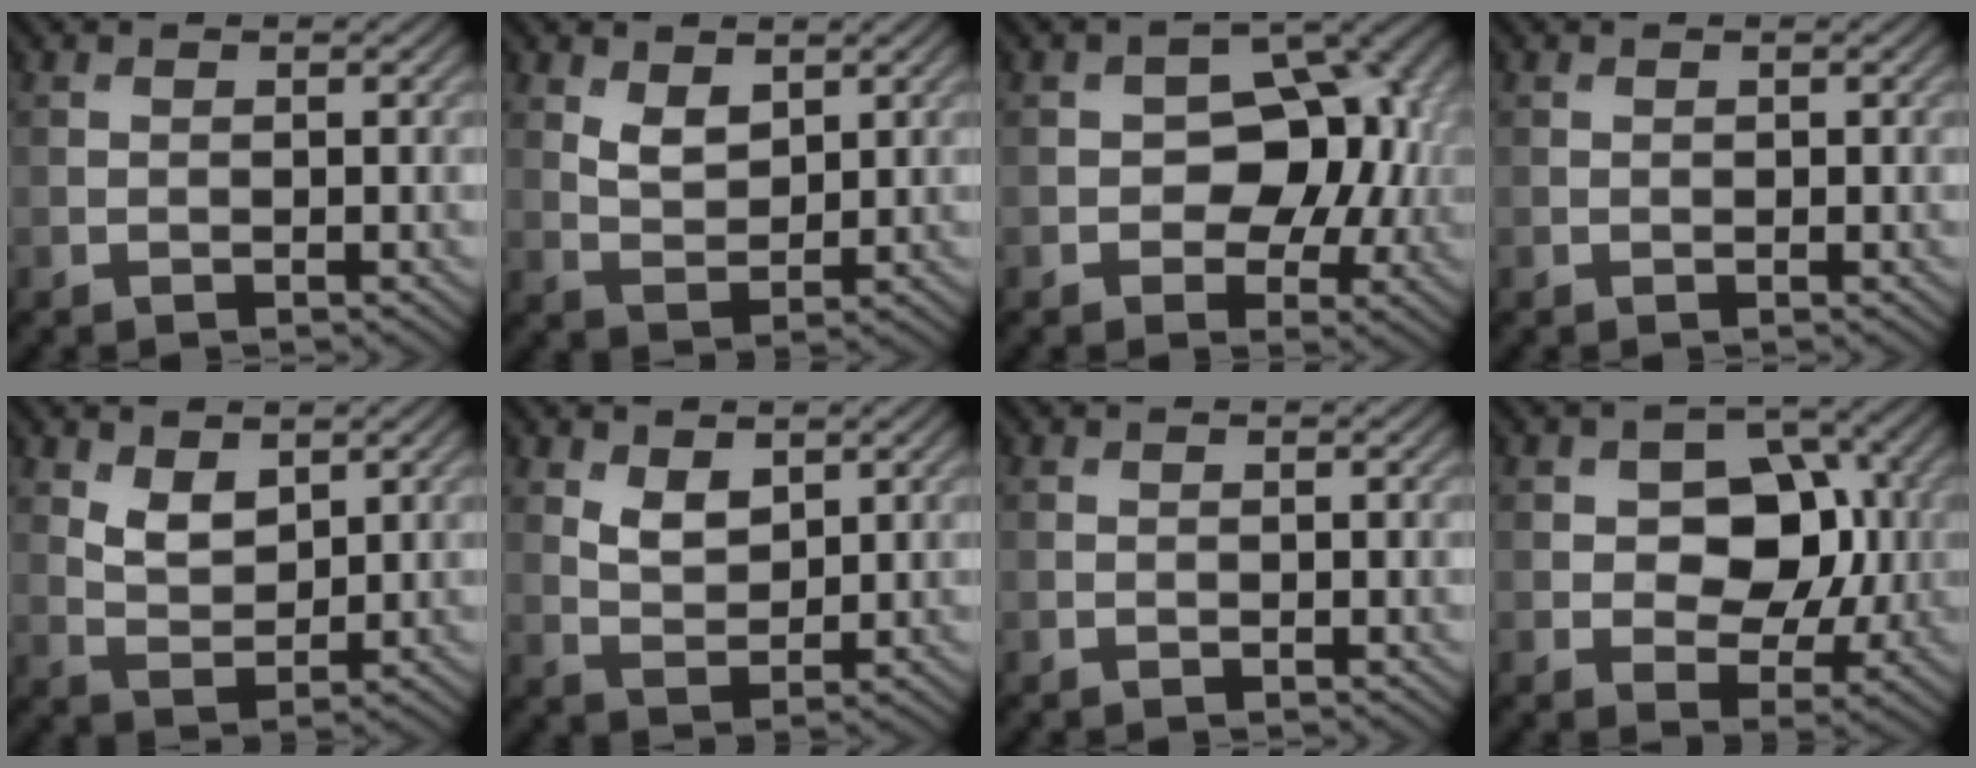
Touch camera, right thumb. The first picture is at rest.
{"total": 3.4, "force": [1.9, 1.9, 2.1], "torque": [-0.048, -0.008, 0.042]}
{"total": 9.6, "force": [-0.2, 6.9, 6.7], "torque": [-0.086, -0.006, -0.015]}
{"total": 0.0}
{"total": 4.0, "force": [2.2, 2.2, 2.5], "torque": [-0.056, -0.009, 0.047]}
{"total": 3.5, "force": [1.9, 1.9, 2.2], "torque": [-0.049, -0.008, 0.043]}
{"total": 0.0}
{"total": 8.4, "force": [0.5, 6.0, 5.9], "torque": [-0.086, 0.001, 0.000]}